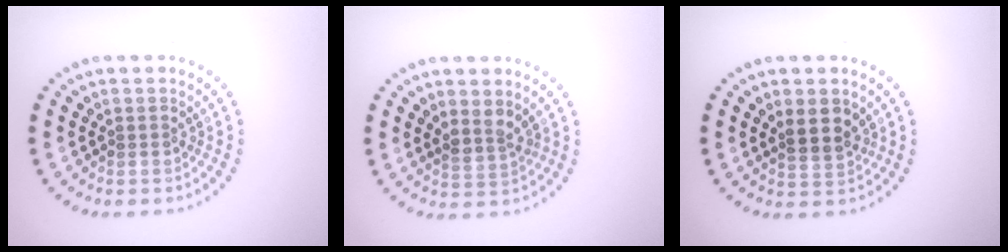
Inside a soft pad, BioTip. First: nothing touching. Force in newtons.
{"total": 2.0, "press": 1.6, "slide": 1.3}
{"total": 2.6, "press": 2.4, "slide": 1.1}